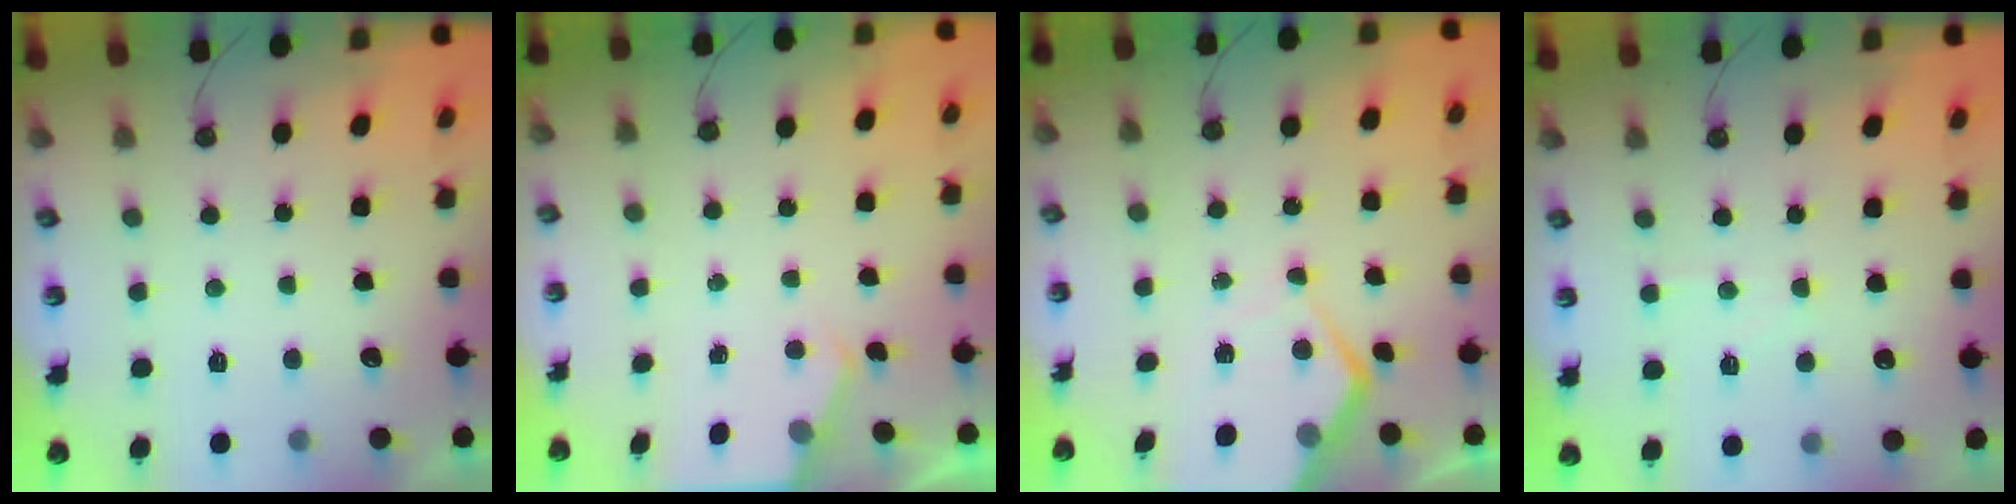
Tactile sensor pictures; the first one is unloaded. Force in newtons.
{"total": 2.8, "press": 2.8, "slide": 0.4}
{"total": 7.1, "press": 7.1, "slide": 0.5}
{"total": 4.2, "press": 4.1, "slide": 0.6}